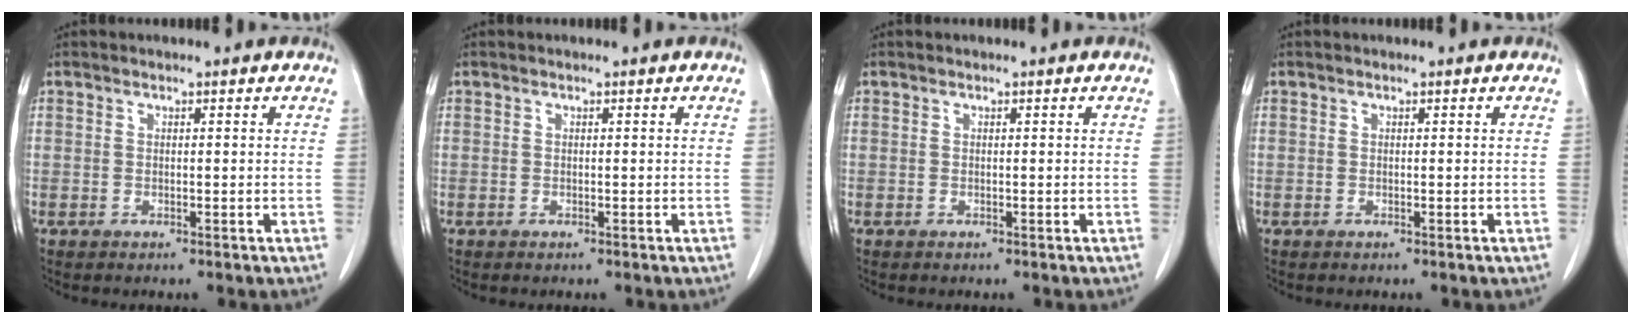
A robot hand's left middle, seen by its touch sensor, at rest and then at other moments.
{"total": 0.0}
{"total": 0.0}
{"total": 0.0}